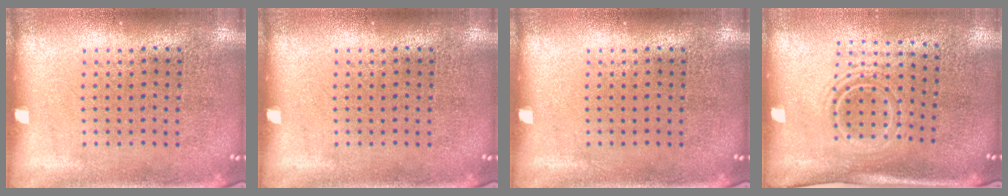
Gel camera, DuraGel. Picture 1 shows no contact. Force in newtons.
{"total": 0.0}
{"total": 0.0}
{"total": 1.5, "press": 1.1, "slide": 1.0}